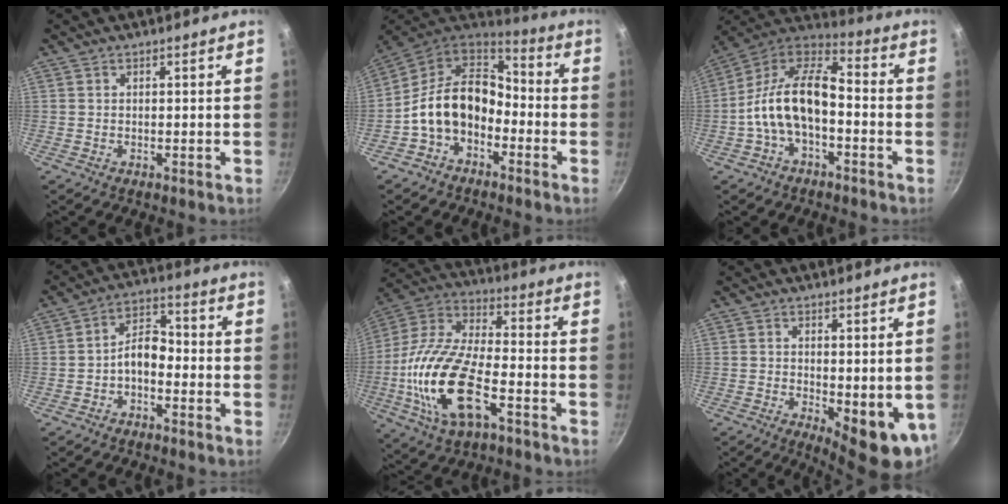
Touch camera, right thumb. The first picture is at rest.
{"total": 14.8, "force": [-3.7, 10.5, 9.7], "torque": [-0.147, 0.055, -0.083]}
{"total": 15.1, "force": [-3.4, 8.1, 12.2], "torque": [-0.213, 0.051, -0.079]}
{"total": 5.9, "force": [-2.2, 3.5, 4.2], "torque": [-0.055, 0.036, -0.046]}
{"total": 20.6, "force": [-6.5, 9.3, 17.2], "torque": [-0.338, 0.026, -0.139]}
{"total": 9.4, "force": [-0.5, 3.9, 8.5], "torque": [-0.093, -0.014, 0.003]}